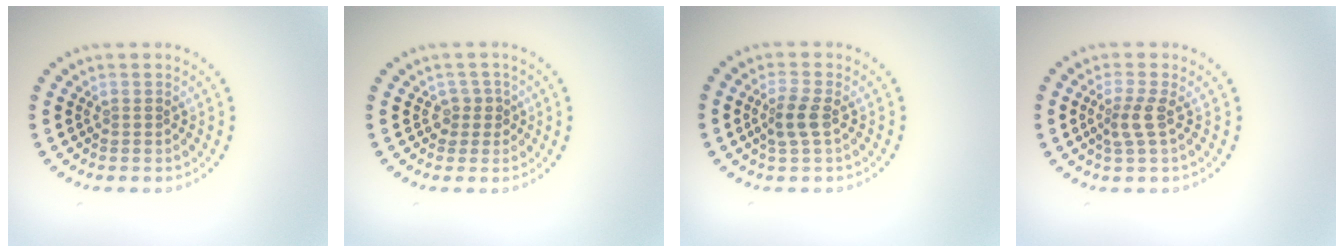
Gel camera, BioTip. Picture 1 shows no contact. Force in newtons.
{"total": 1.5, "press": 1.1, "slide": 1.0}
{"total": 2.1, "press": 1.9, "slide": 0.7}
{"total": 2.0, "press": 1.6, "slide": 1.2}